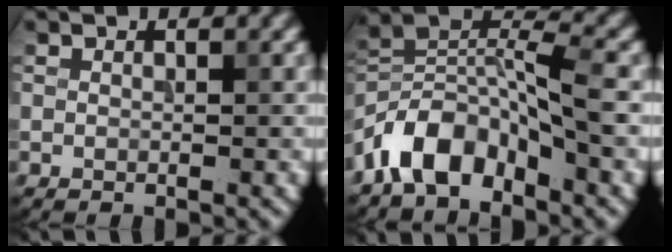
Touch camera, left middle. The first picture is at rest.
{"total": 8.0, "force": [-4.6, 3.6, 5.5], "torque": [-0.102, 0.012, -0.094]}